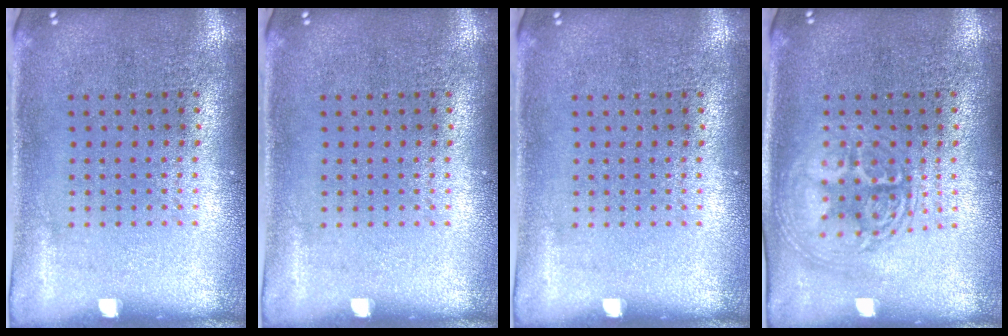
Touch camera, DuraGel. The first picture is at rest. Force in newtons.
{"total": 0.0}
{"total": 0.0}
{"total": 2.5, "press": 2.5, "slide": 0.4}